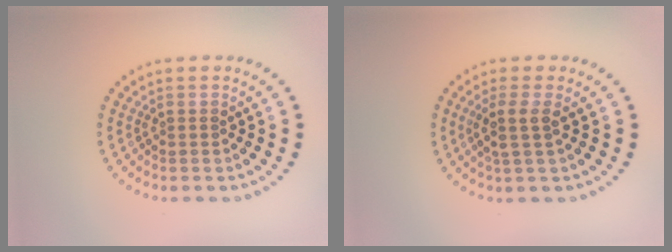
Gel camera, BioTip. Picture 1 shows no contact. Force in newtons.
{"total": 2.1, "press": 1.7, "slide": 1.3}